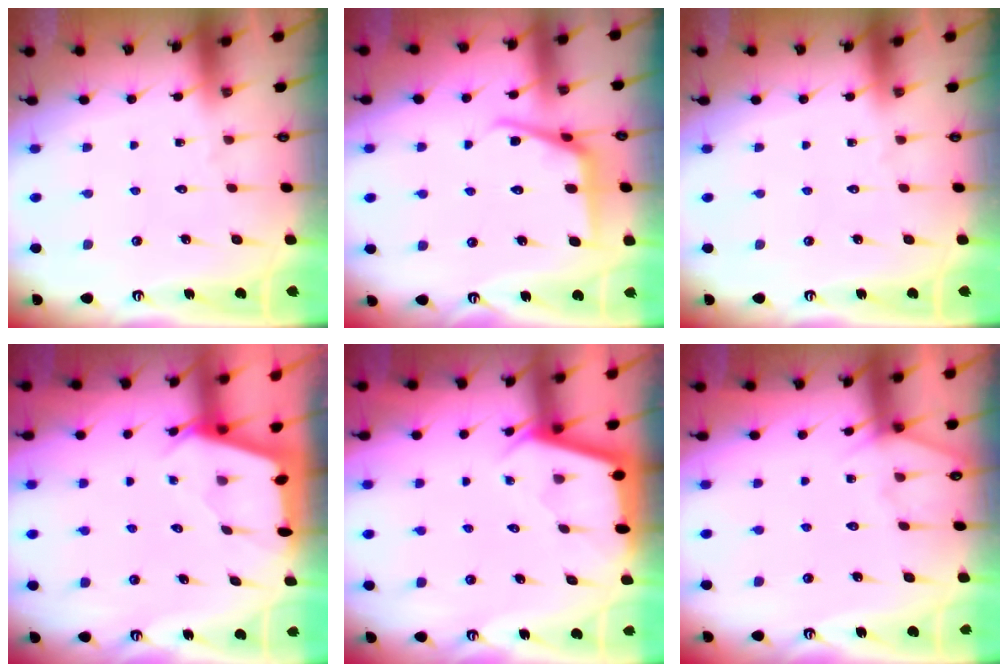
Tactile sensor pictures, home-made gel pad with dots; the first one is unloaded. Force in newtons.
{"total": 9.3, "press": 9.3, "slide": 0.5}
{"total": 0.0}
{"total": 2.5, "press": 2.5, "slide": 0.3}
{"total": 2.4, "press": 2.4, "slide": 0.2}
{"total": 5.6, "press": 5.6, "slide": 0.5}